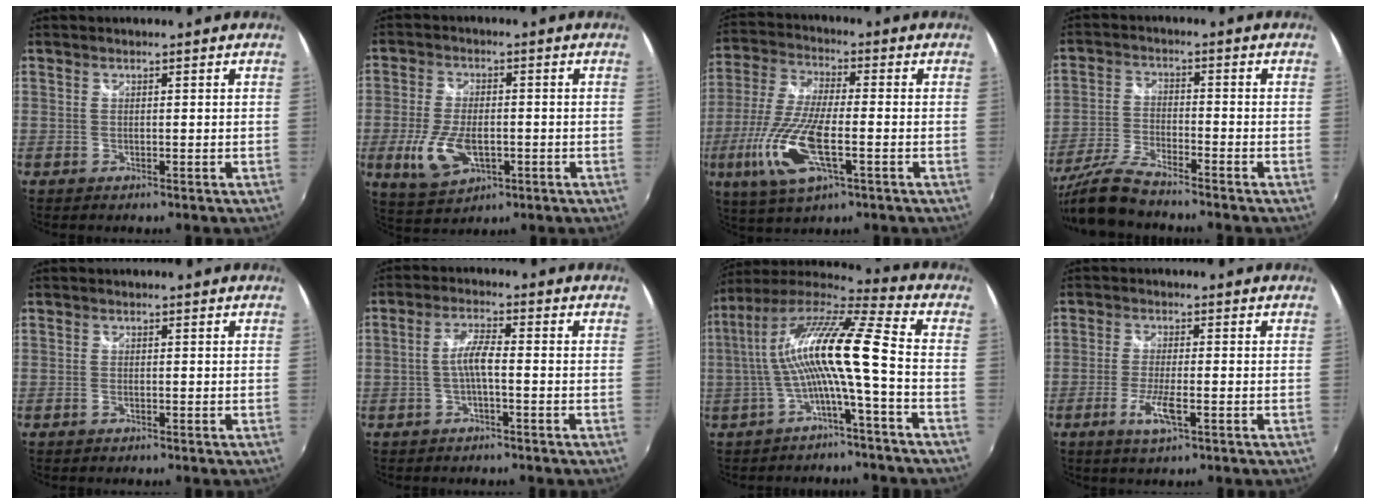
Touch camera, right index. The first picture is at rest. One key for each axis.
{"total": 10.0, "fx": -2.9, "fy": 5.3, "fz": 8.0, "tx": -0.175, "ty": -0.014, "tz": -0.047}
{"total": 15.4, "fx": -5.1, "fy": 4.8, "fz": 13.7, "tx": -0.300, "ty": -0.019, "tz": -0.100}
{"total": 8.9, "fx": -7.8, "fy": 0.7, "fz": 4.3, "tx": -0.101, "ty": -0.007, "tz": -0.157}
{"total": 0.6, "fx": -0.4, "fy": 0.4, "fz": 0.4, "tx": -0.007, "ty": -0.002, "tz": -0.008}
{"total": 4.0, "fx": -1.1, "fy": 0.5, "fz": 3.9, "tx": -0.079, "ty": 0.009, "tz": -0.022}
{"total": 13.5, "fx": -1.4, "fy": -0.2, "fz": 13.5, "tx": -0.250, "ty": 0.011, "tz": -0.025}
{"total": 5.3, "fx": -2.3, "fy": 0.8, "fz": 4.7, "tx": -0.100, "ty": -0.011, "tz": -0.045}